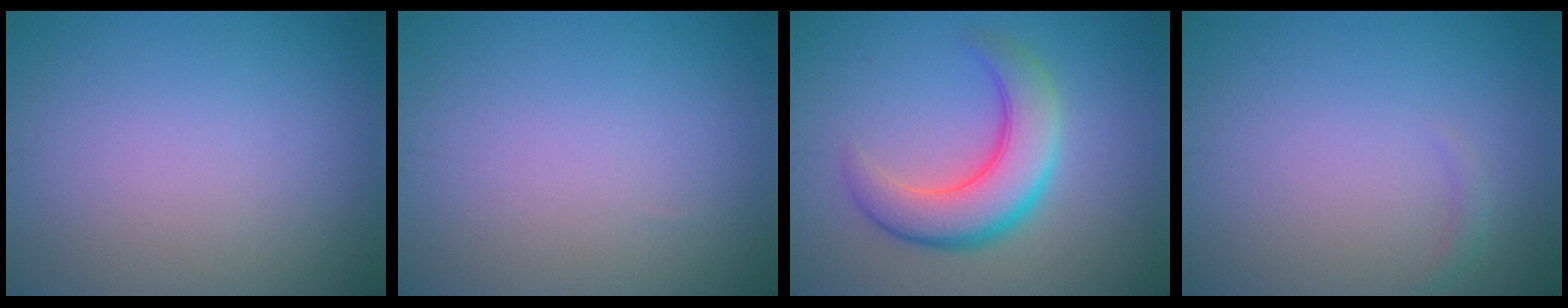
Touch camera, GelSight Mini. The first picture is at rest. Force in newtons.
{"total": 0.0}
{"total": 6.3, "press": 6.3, "slide": 0.4}
{"total": 0.7, "press": 0.7, "slide": 0.2}